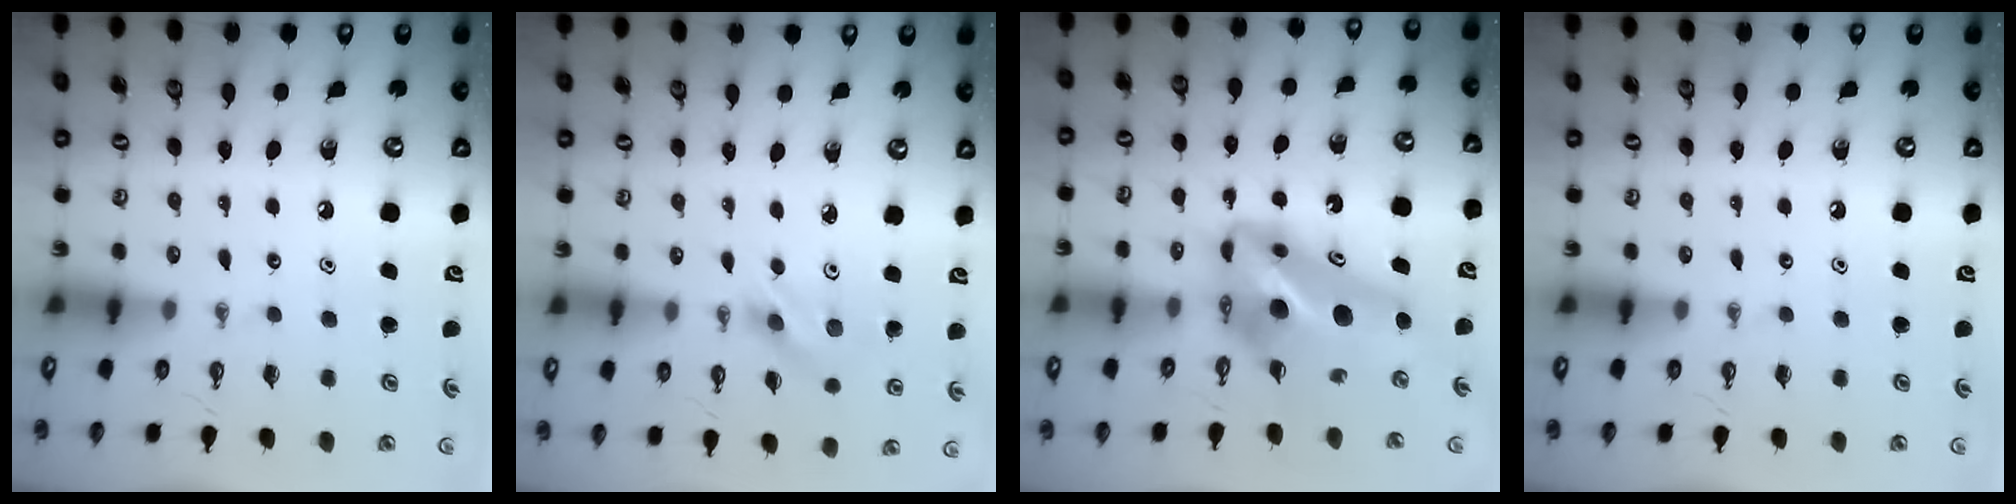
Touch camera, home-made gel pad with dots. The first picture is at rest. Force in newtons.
{"total": 3.4, "press": 3.4, "slide": 0.4}
{"total": 12.6, "press": 12.6, "slide": 1.0}
{"total": 0.0}